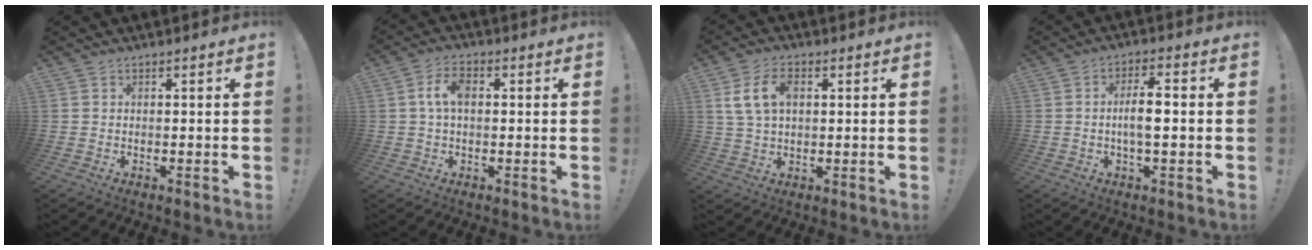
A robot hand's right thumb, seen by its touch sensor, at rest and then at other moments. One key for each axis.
{"total": 6.0, "fx": 0.6, "fy": 3.5, "fz": 4.9, "tx": -0.098, "ty": 0.013, "tz": 0.010}
{"total": 9.4, "fx": 2.4, "fy": 5.9, "fz": 6.9, "tx": -0.137, "ty": 0.012, "tz": 0.045}
{"total": 7.2, "fx": -0.9, "fy": 2.3, "fz": 6.8, "tx": -0.122, "ty": 0.011, "tz": -0.019}